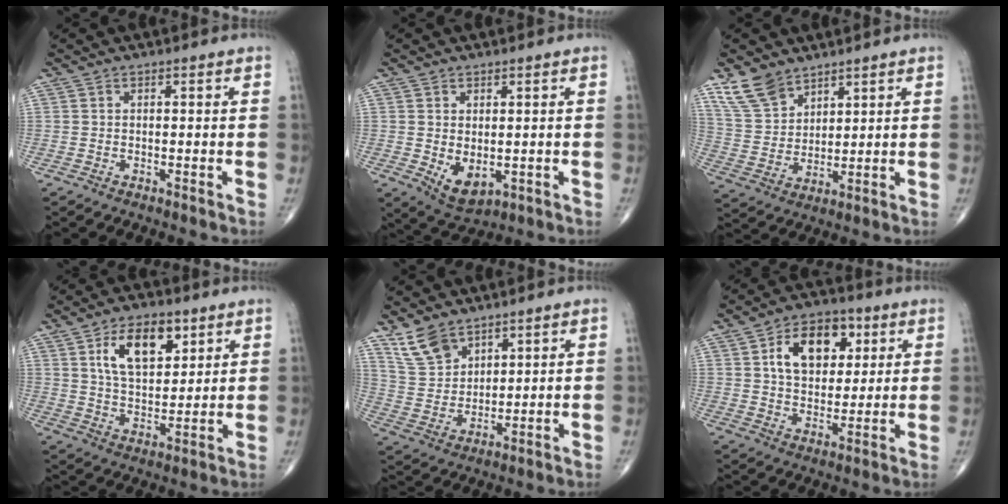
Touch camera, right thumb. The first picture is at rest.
{"total": 5.7, "force": [-0.6, 3.4, 4.6], "torque": [-0.067, -0.009, 0.009]}
{"total": 8.6, "force": [6.4, 4.7, 3.3], "torque": [-0.056, -0.025, 0.139]}
{"total": 11.8, "force": [5.3, 6.2, 8.5], "torque": [-0.121, -0.021, 0.098]}
{"total": 8.2, "force": [6.0, 4.6, 3.4], "torque": [-0.054, -0.025, 0.130]}
{"total": 12.9, "force": [4.2, 8.4, 8.8], "torque": [-0.106, -0.002, 0.068]}